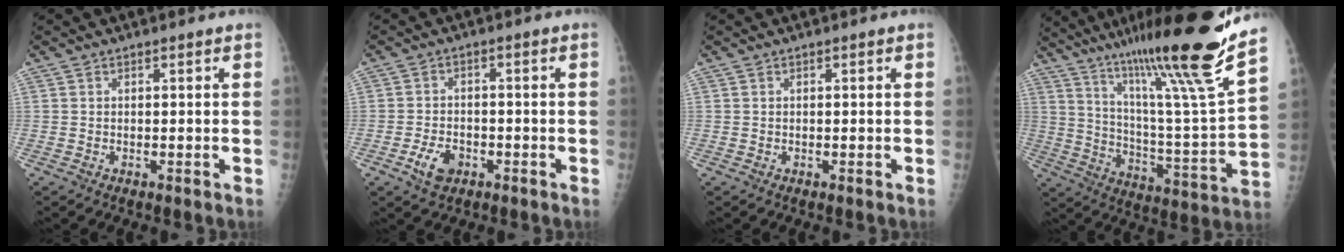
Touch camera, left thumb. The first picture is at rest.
{"total": 4.9, "force": [-2.4, 3.1, 2.9], "torque": [-0.049, 0.013, -0.041]}
{"total": 0.0}
{"total": 25.9, "force": [18.8, 0.2, 17.8], "torque": [-0.266, -0.102, 0.303]}